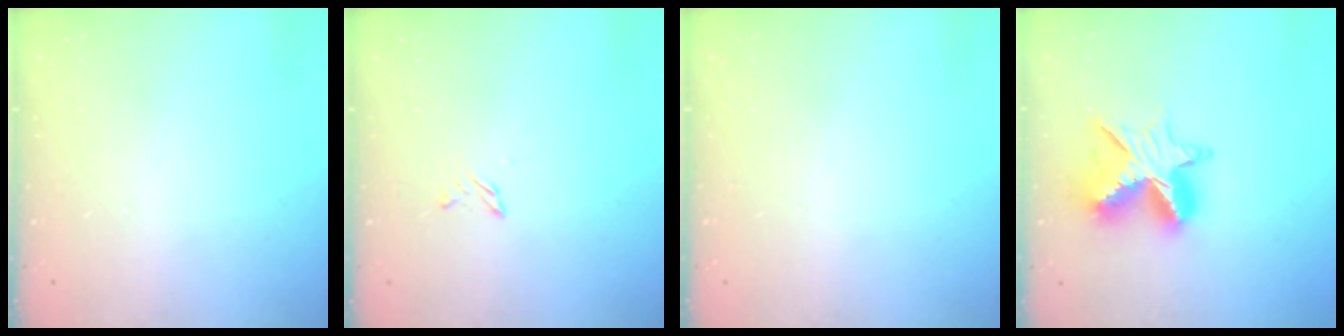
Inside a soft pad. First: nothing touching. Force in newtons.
{"total": 2.6, "press": 2.6, "slide": 0.3}
{"total": 0.0}
{"total": 12.0, "press": 11.9, "slide": 1.3}